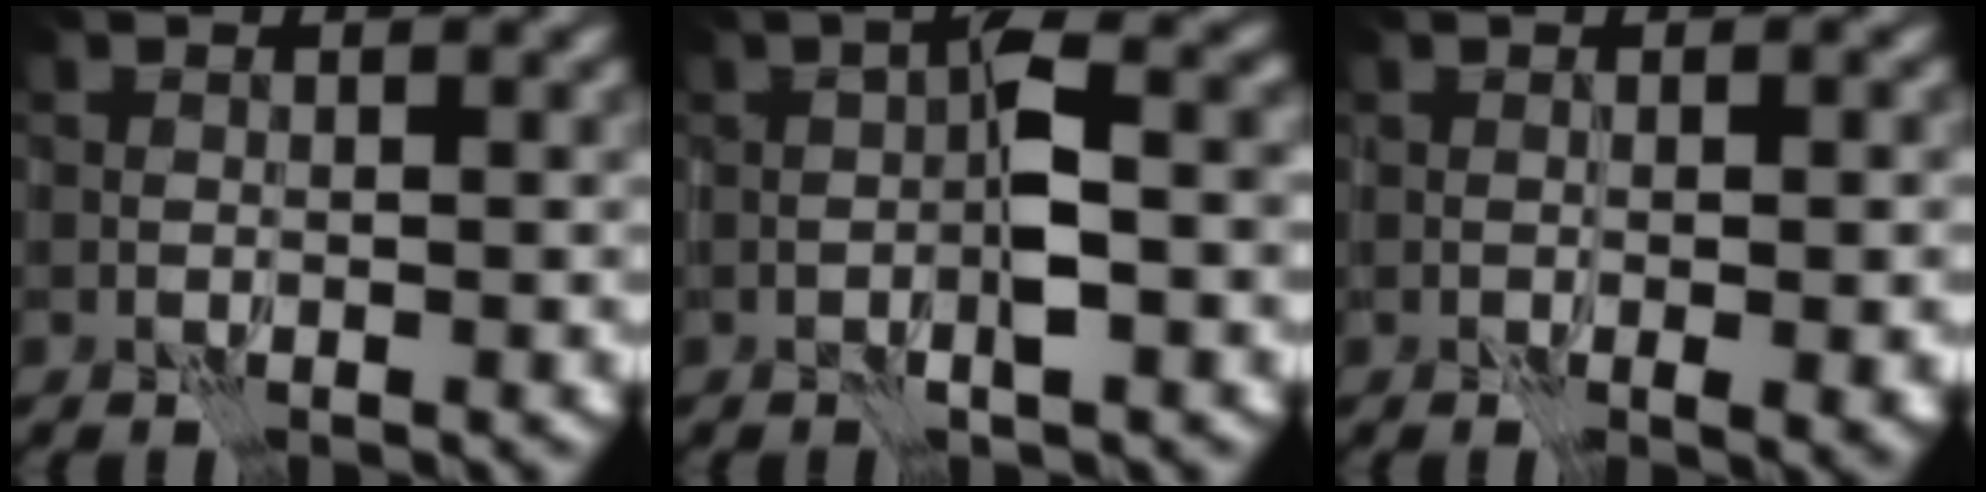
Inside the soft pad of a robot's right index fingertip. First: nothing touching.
{"total": 3.9, "force": [-0.5, 0.8, 3.7], "torque": [-0.069, 0.009, -0.013]}
{"total": 2.9, "force": [-0.7, 0.6, 2.7], "torque": [-0.044, -0.007, -0.008]}